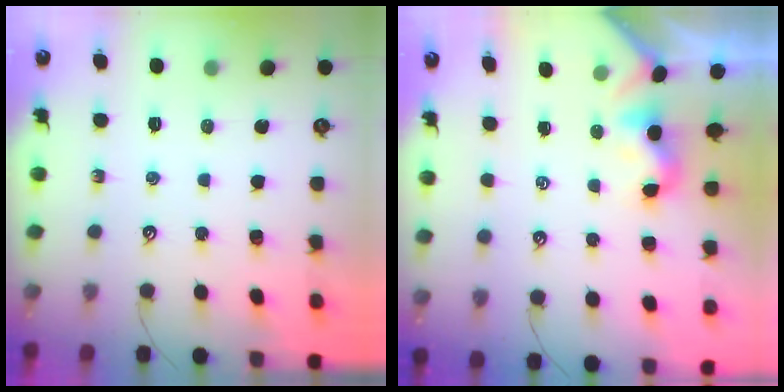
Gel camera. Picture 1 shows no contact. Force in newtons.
{"total": 2.0, "press": 2.0, "slide": 0.5}